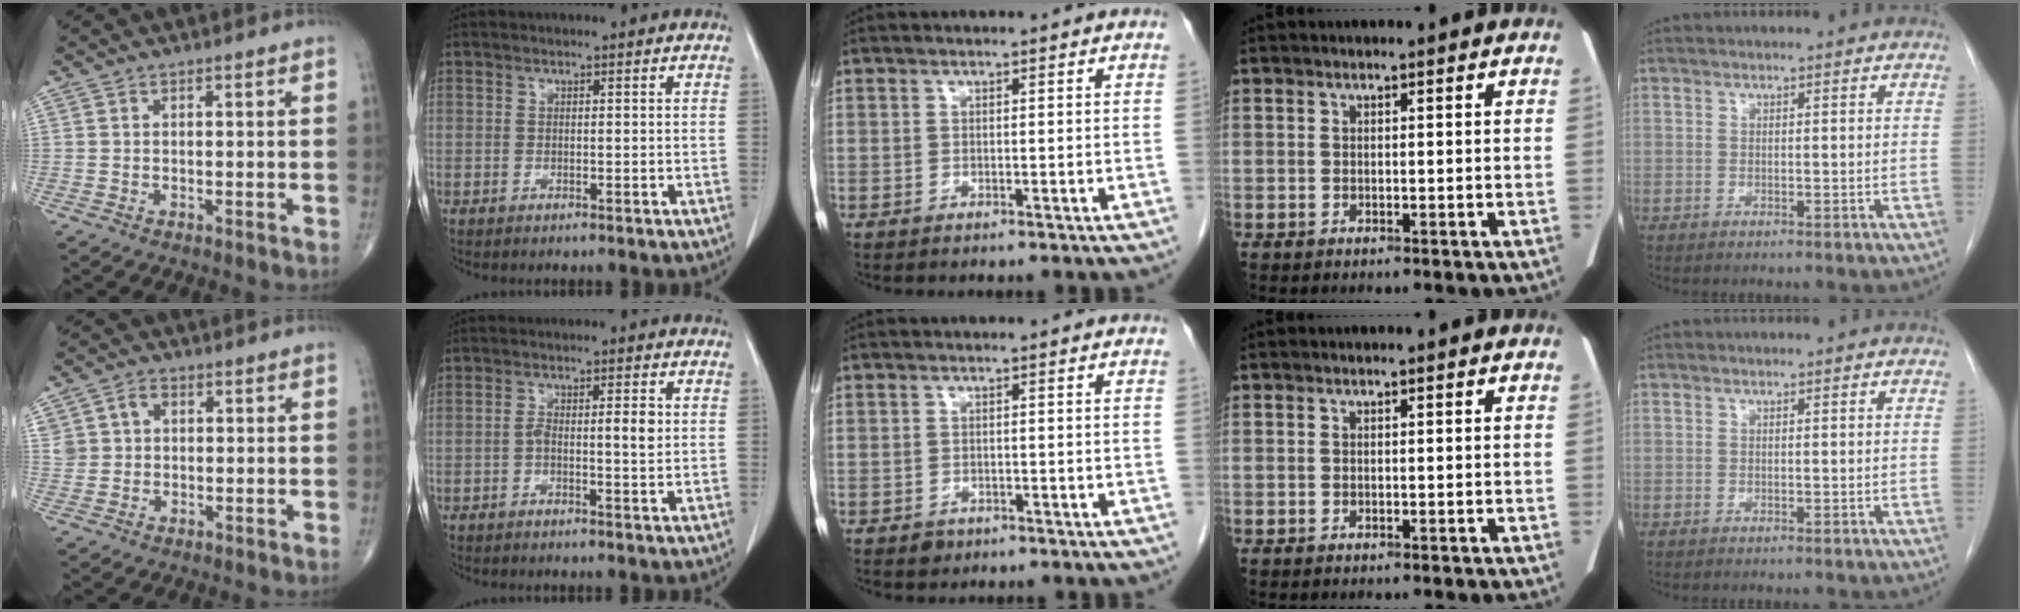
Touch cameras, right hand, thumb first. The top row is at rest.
{"thumb": {"total": 4.3, "force": [1.1, 3.6, 2.2], "torque": [-0.027, 0.009, 0.021]}, "index": {"total": 3.7, "force": [-0.2, 0.8, 3.6], "torque": [-0.064, 0.007, -0.002]}, "middle": {"total": 1.3, "force": [-0.8, 1.0, 0.2], "torque": [-0.003, 0.002, -0.011]}}